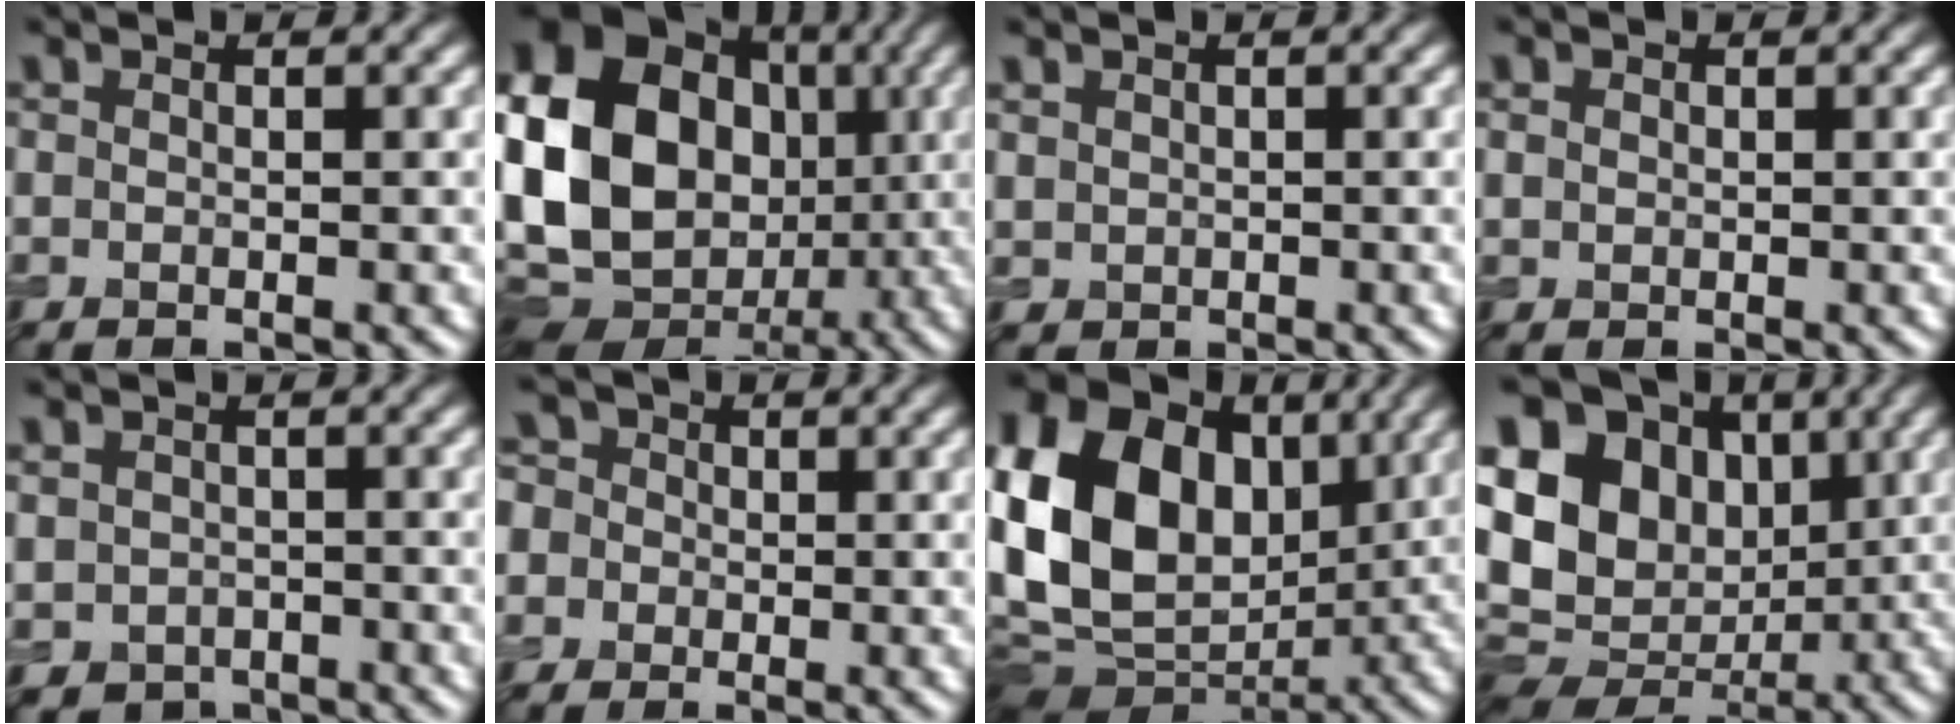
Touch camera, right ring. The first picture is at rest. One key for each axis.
{"total": 22.5, "fx": 0.3, "fy": 18.5, "fz": 12.7, "tx": -0.277, "ty": -0.009, "tz": -0.033}
{"total": 1.2, "fx": 0.3, "fy": 1.1, "fz": 0.2, "tx": -0.005, "ty": -0.004, "tz": 0.008}
{"total": 0.8, "fx": 0.2, "fy": 0.7, "fz": 0.3, "tx": -0.004, "ty": -0.001, "tz": 0.004}
{"total": 3.0, "fx": -1.3, "fy": 2.6, "fz": 0.8, "tx": -0.021, "ty": -0.011, "tz": -0.026}
{"total": 6.6, "fx": 0.5, "fy": 6.1, "fz": 2.6, "tx": -0.052, "ty": 0.037, "tz": -0.034}
{"total": 17.2, "fx": 2.0, "fy": 12.7, "fz": 11.5, "tx": -0.231, "ty": 0.018, "tz": 0.030}
{"total": 16.9, "fx": 2.2, "fy": 13.5, "fz": 9.9, "tx": -0.206, "ty": 0.015, "tz": 0.042}